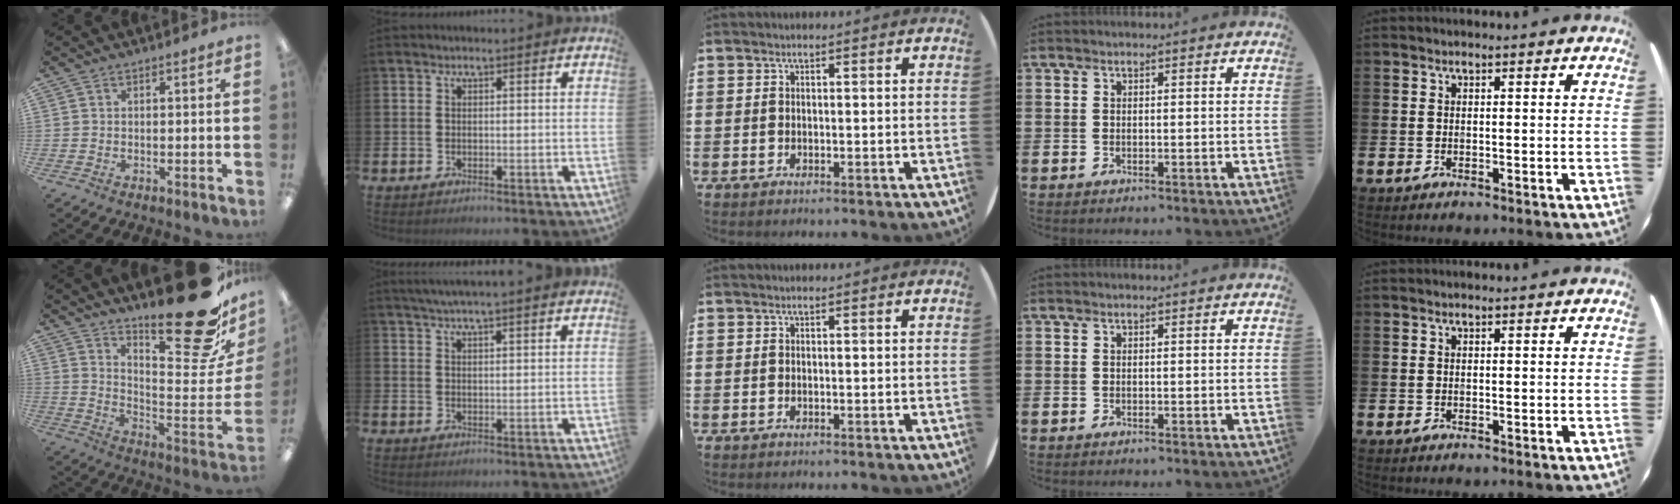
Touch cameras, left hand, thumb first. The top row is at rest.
{"thumb": {"total": 24.7, "force": [18.2, 6.5, 15.4], "torque": [-0.185, -0.141, 0.292]}, "index": {"total": 4.0, "force": [3.8, -0.6, 1.1], "torque": [-0.035, -0.007, 0.071]}}